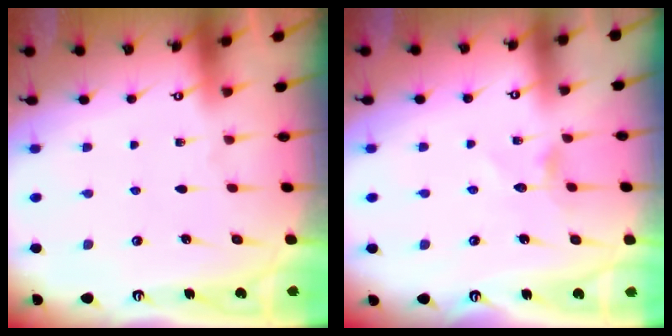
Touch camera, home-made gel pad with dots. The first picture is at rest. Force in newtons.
{"total": 3.4, "press": 3.4, "slide": 0.3}